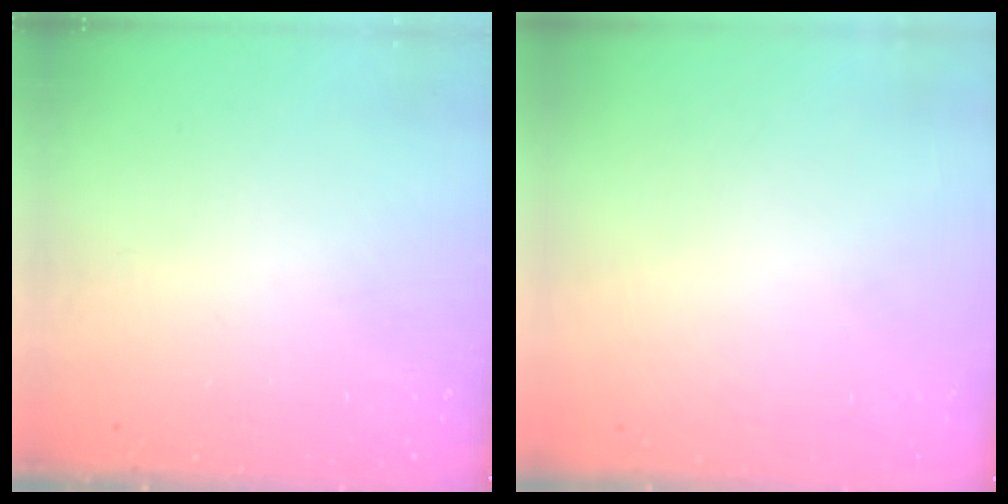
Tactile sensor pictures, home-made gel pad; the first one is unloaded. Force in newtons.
{"total": 2.0, "press": 2.0, "slide": 0.1}